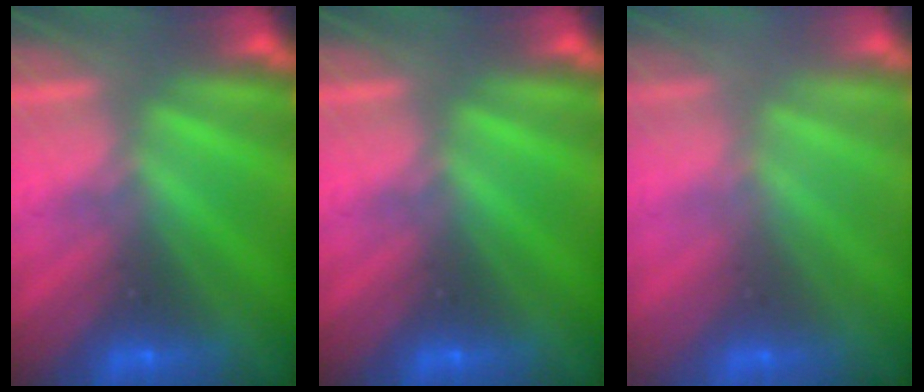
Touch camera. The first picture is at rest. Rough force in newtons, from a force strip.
{"total": 0.0}
{"total": 2.9}